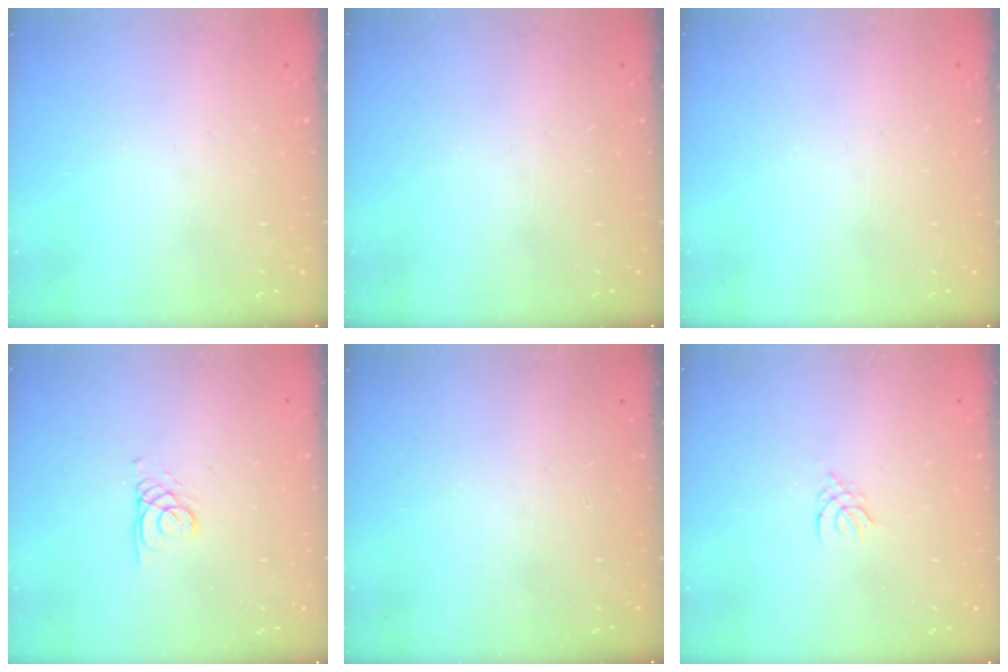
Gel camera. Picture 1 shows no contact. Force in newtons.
{"total": 0.0}
{"total": 0.0}
{"total": 1.7, "press": 1.7, "slide": 0.1}
{"total": 0.0}
{"total": 2.1, "press": 2.0, "slide": 0.5}